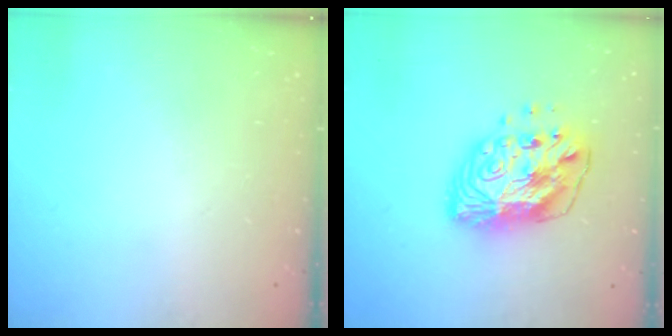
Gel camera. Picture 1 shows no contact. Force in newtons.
{"total": 13.1, "press": 13.0, "slide": 1.6}